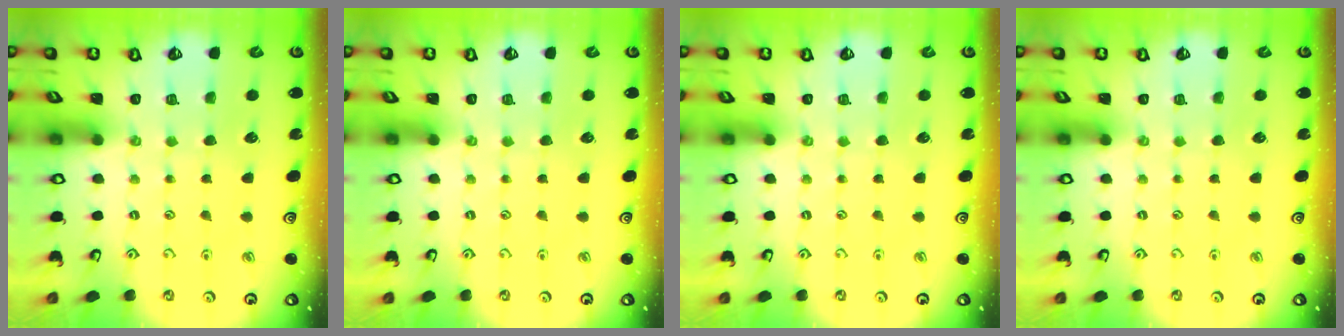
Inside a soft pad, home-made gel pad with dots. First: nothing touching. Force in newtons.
{"total": 0.0}
{"total": 0.0}
{"total": 0.0}